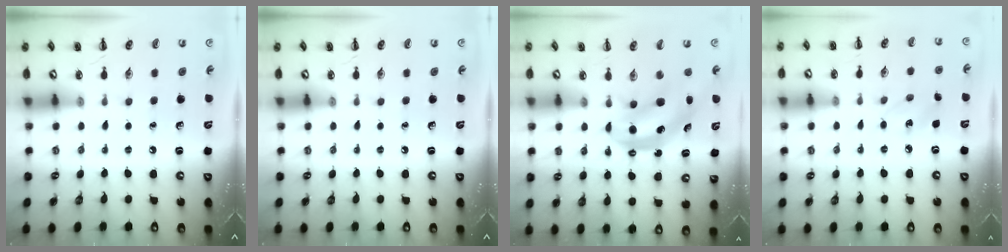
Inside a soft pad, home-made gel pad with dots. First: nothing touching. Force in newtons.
{"total": 0.0}
{"total": 6.3, "press": 6.2, "slide": 0.6}
{"total": 5.1, "press": 5.0, "slide": 1.0}